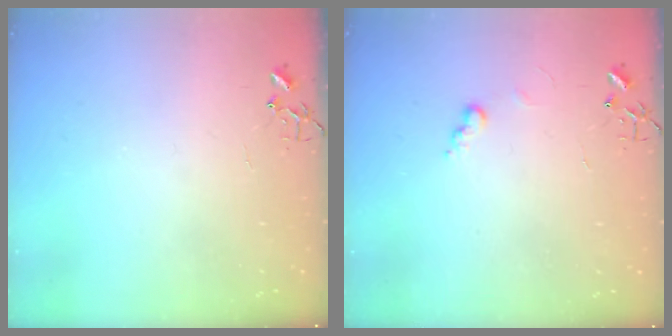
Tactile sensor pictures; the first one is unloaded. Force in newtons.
{"total": 5.4, "press": 5.4, "slide": 0.7}